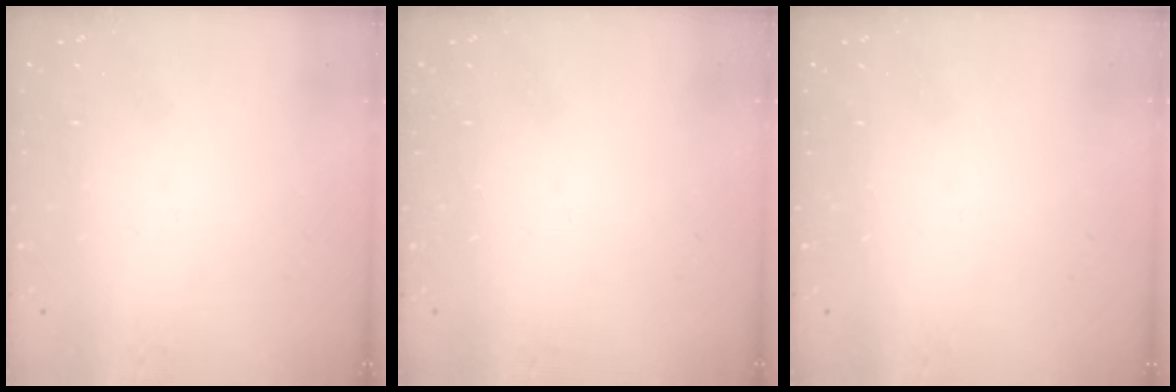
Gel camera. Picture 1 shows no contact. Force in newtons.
{"total": 0.0}
{"total": 0.0}